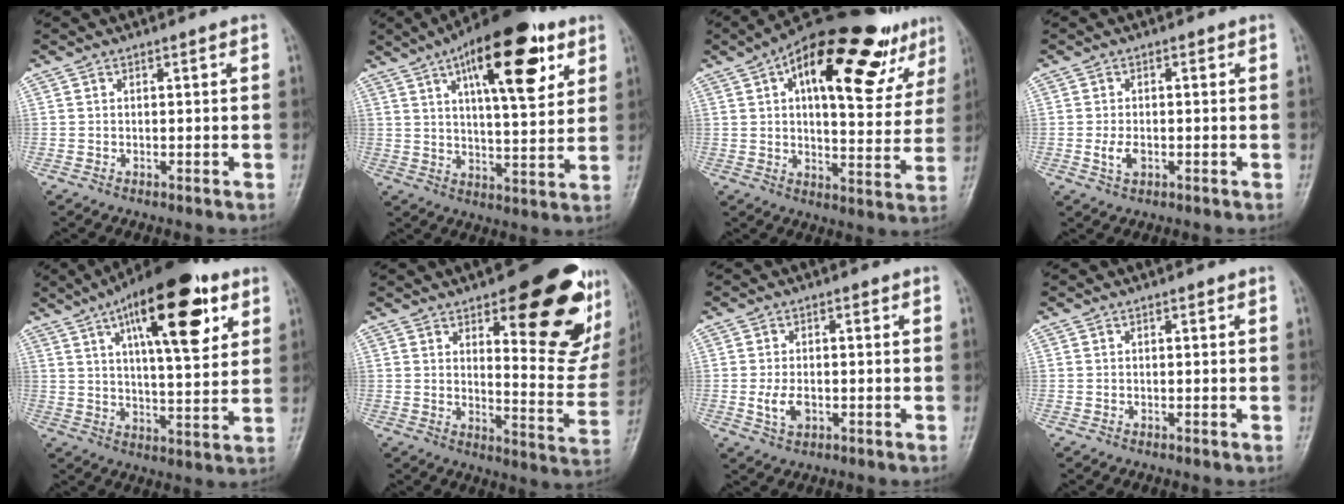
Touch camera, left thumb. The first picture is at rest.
{"total": 19.5, "force": [9.2, 7.1, 15.7], "torque": [-0.207, -0.026, 0.137]}
{"total": 25.8, "force": [13.5, 10.7, 19.1], "torque": [-0.236, -0.010, 0.195]}
{"total": 3.2, "force": [-0.6, 2.0, 2.4], "torque": [-0.043, -0.002, -0.012]}
{"total": 20.3, "force": [9.3, 7.2, 16.6], "torque": [-0.225, -0.024, 0.141]}
{"total": 22.6, "force": [11.3, 7.9, 18.0], "torque": [-0.179, -0.059, 0.154]}
{"total": 4.2, "force": [-0.8, 2.7, 3.1], "torque": [-0.056, -0.002, -0.014]}
{"total": 0.0}